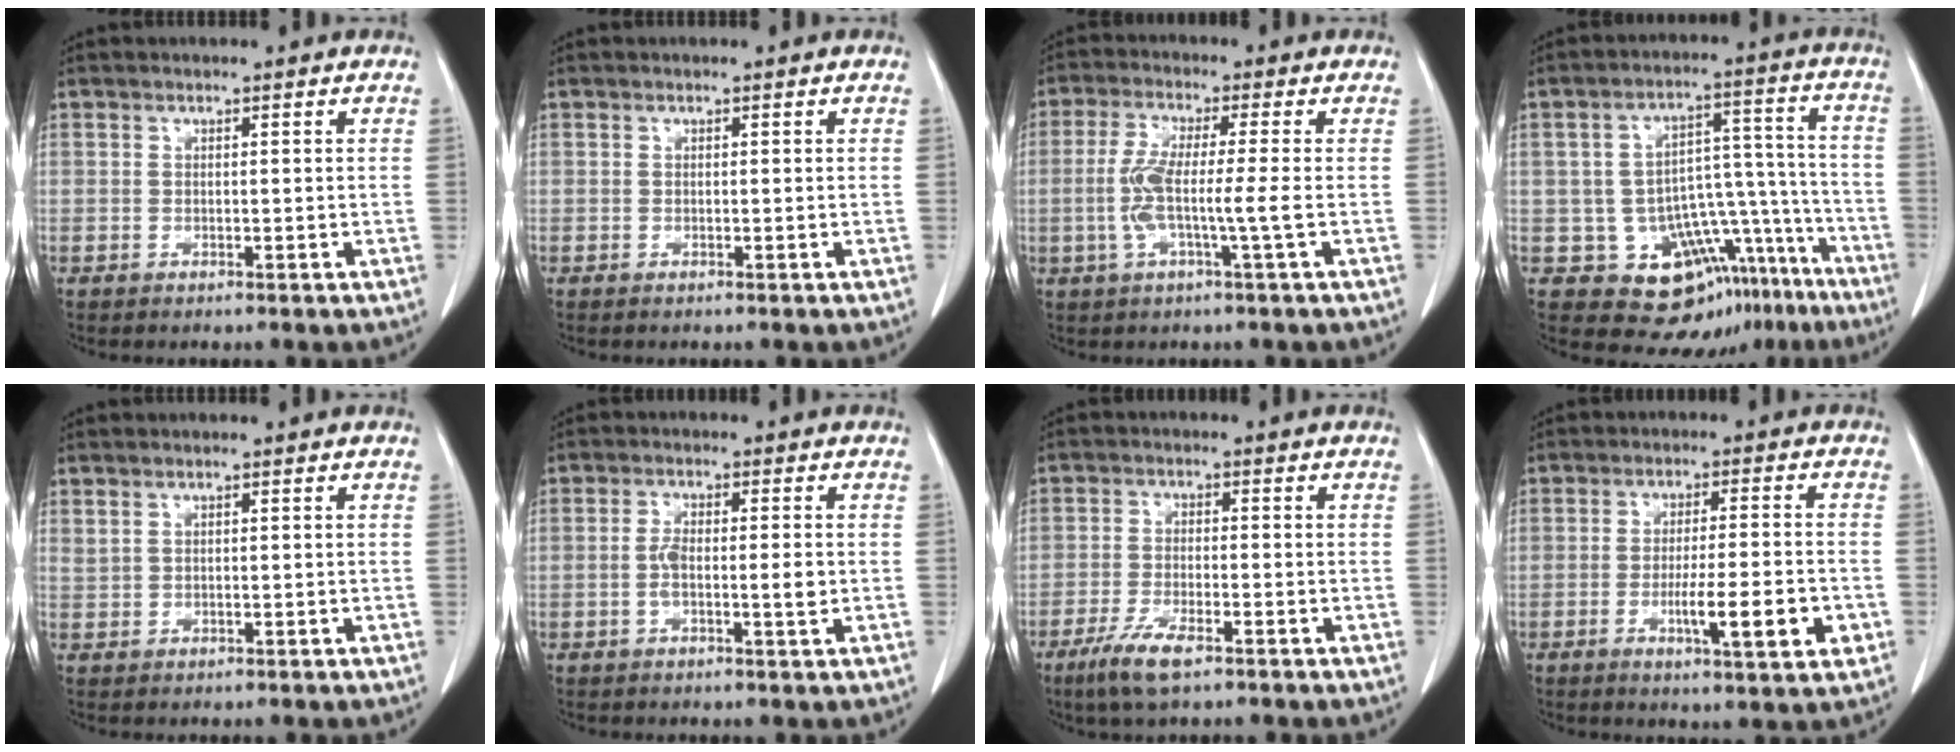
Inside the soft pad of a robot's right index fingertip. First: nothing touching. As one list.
[{"total": 0.0}, {"total": 6.8, "force": [-1.1, -0.2, 6.7], "torque": [-0.140, 0.000, -0.024]}, {"total": 15.2, "force": [-9.2, 9.8, 7.2], "torque": [-0.063, 0.082, -0.120]}, {"total": 1.0, "force": [0.8, 0.4, 0.4], "torque": [-0.010, 0.005, 0.020]}, {"total": 5.3, "force": [-0.6, 0.5, 5.2], "torque": [-0.103, 0.001, -0.014]}, {"total": 6.0, "force": [-3.8, 1.1, 4.5], "torque": [-0.097, -0.011, -0.068]}, {"total": 8.9, "force": [-2.8, 1.0, 8.4], "torque": [-0.128, -0.010, -0.041]}]